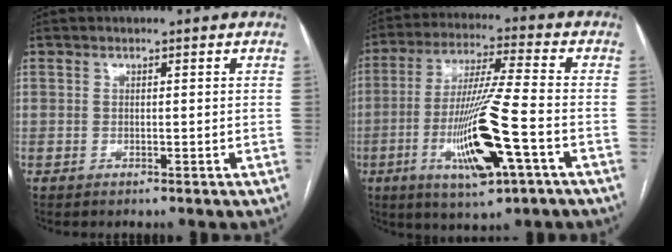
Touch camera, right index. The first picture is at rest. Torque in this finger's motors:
{"motor_torque": [0.64, 0.15, 0.36, 0.21]}